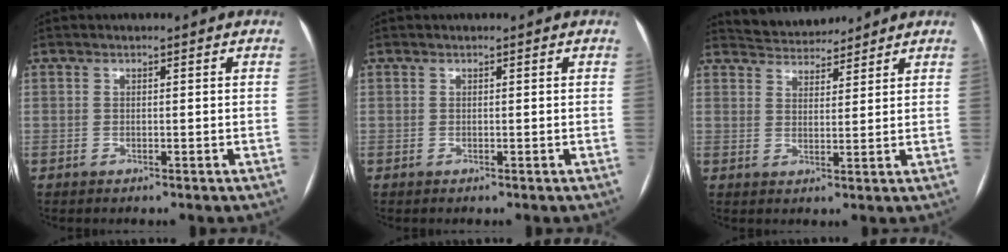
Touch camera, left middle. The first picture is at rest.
{"total": 0.0}
{"total": 6.3, "force": [6.1, 1.4, 0.7], "torque": [-0.015, 0.019, 0.096]}